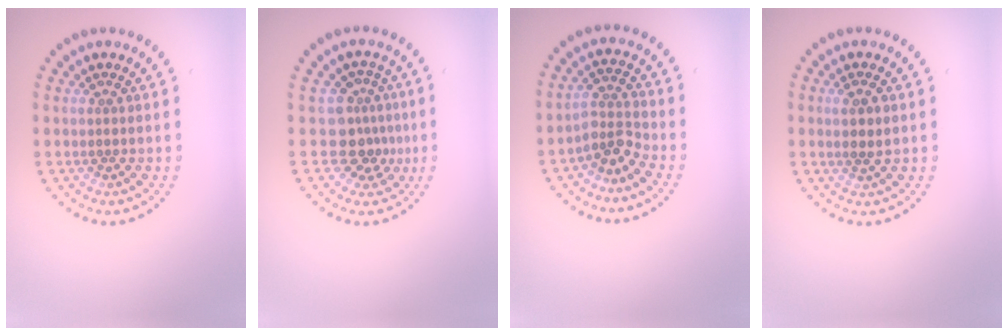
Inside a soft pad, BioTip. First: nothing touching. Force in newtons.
{"total": 3.2, "press": 2.4, "slide": 2.2}
{"total": 2.7, "press": 2.0, "slide": 1.9}
{"total": 1.6, "press": 1.4, "slide": 0.8}